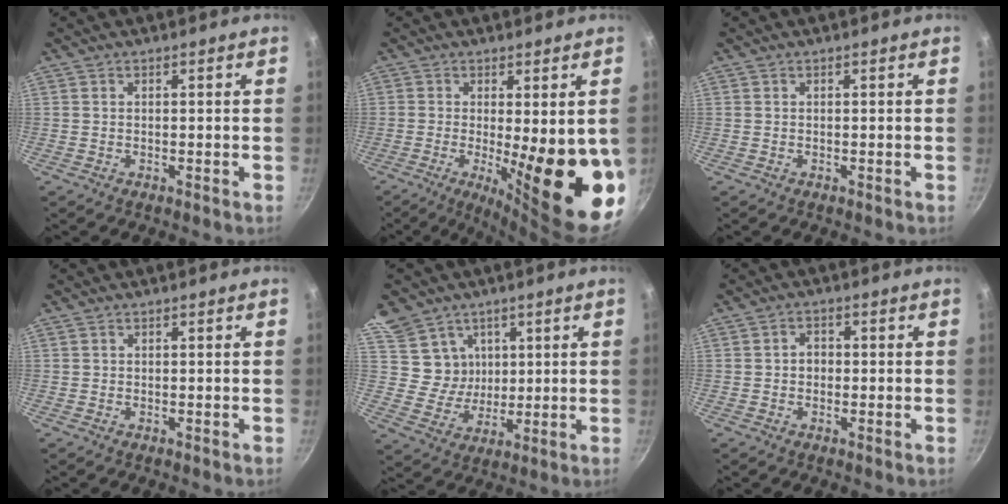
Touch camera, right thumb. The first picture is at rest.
{"total": 18.4, "force": [-2.2, 5.6, 17.4], "torque": [-0.211, -0.036, -0.016]}
{"total": 0.0}
{"total": 0.0}
{"total": 10.1, "force": [4.7, 8.5, 3.0], "torque": [-0.032, -0.029, 0.095]}
{"total": 2.4, "force": [-0.2, 2.0, 1.3], "torque": [-0.008, 0.010, -0.005]}